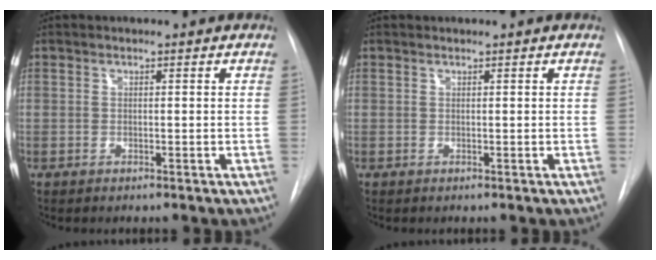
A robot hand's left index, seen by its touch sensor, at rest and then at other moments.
{"total": 0.6, "force": [-0.6, -0.1, -0.1], "torque": [0.005, -0.004, -0.007]}